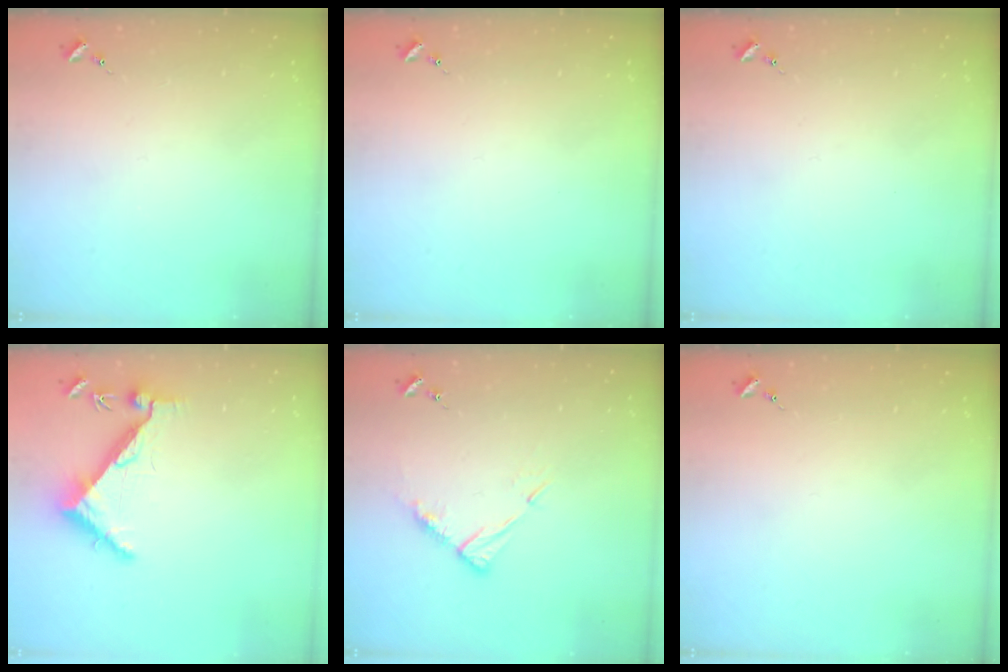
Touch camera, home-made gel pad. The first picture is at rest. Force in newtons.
{"total": 0.0}
{"total": 0.0}
{"total": 6.4, "press": 6.4, "slide": 0.7}
{"total": 9.0, "press": 9.0, "slide": 0.8}
{"total": 0.0}